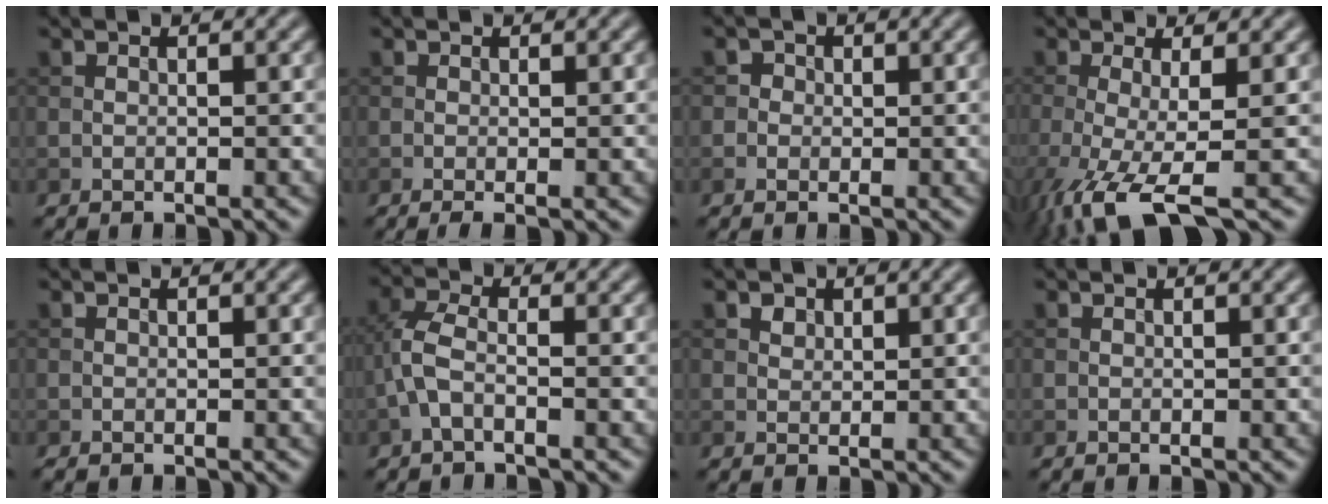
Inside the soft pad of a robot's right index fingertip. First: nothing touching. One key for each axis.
{"total": 1.3, "fx": -0.3, "fy": 0.2, "fz": 1.3, "tx": -0.022, "ty": -0.008, "tz": -0.006}
{"total": 1.2, "fx": 0.0, "fy": 1.2, "fz": 0.3, "tx": 0.002, "ty": 0.000, "tz": -0.004}
{"total": 7.0, "fx": -3.3, "fy": 1.6, "fz": 6.0, "tx": -0.123, "ty": -0.017, "tz": -0.067}
{"total": 0.0}
{"total": 2.9, "fx": -1.1, "fy": 1.2, "fz": 2.5, "tx": -0.062, "ty": 0.008, "tz": -0.033}
{"total": 1.2, "fx": 0.7, "fy": 0.9, "fz": 0.4, "tx": -0.006, "ty": -0.001, "tz": 0.011}
{"total": 0.0}